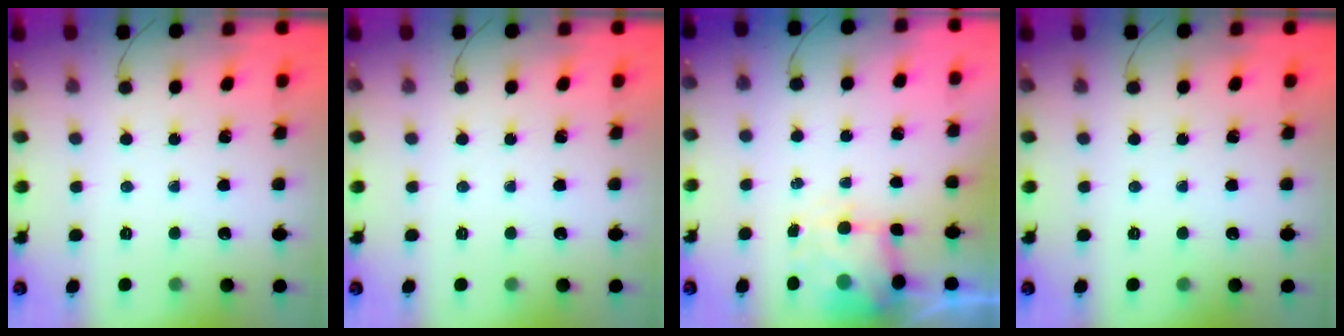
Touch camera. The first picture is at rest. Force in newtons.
{"total": 0.0}
{"total": 3.6, "press": 3.5, "slide": 0.9}
{"total": 0.0}